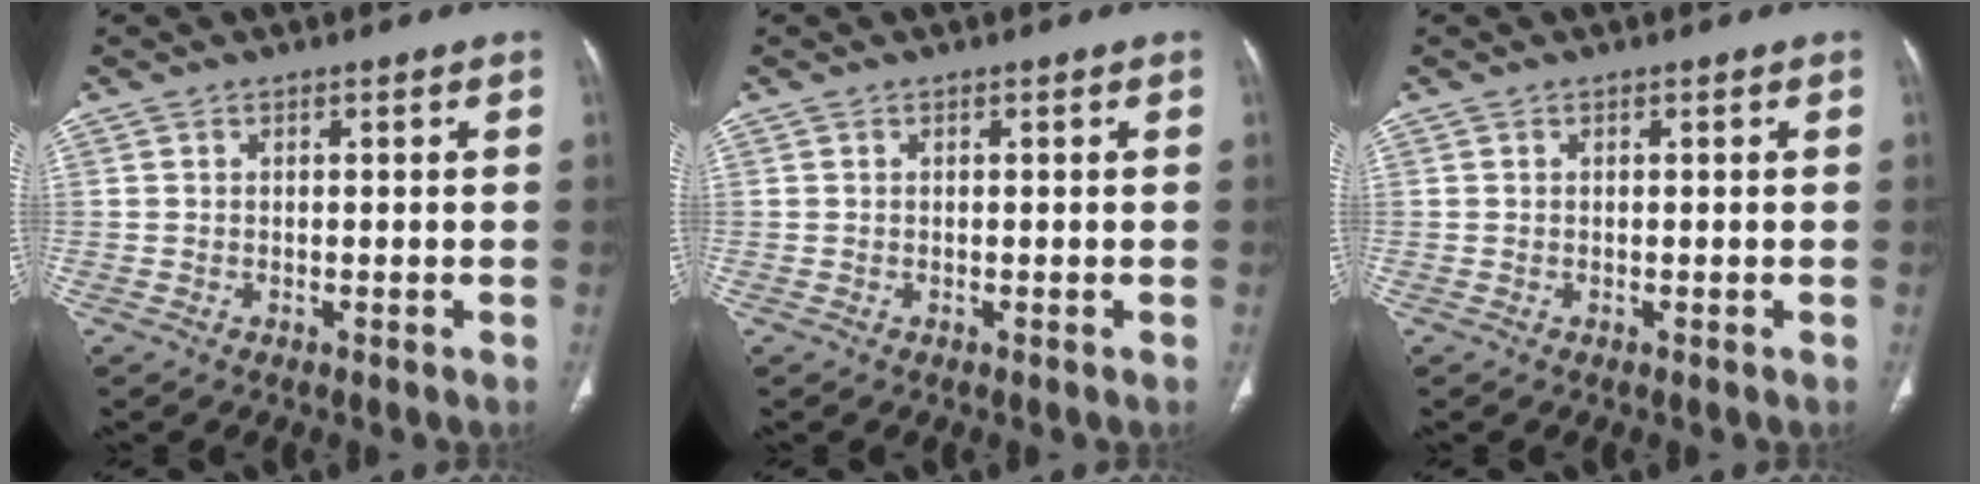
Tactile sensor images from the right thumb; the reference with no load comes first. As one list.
[{"total": 0.0}, {"total": 0.0}]